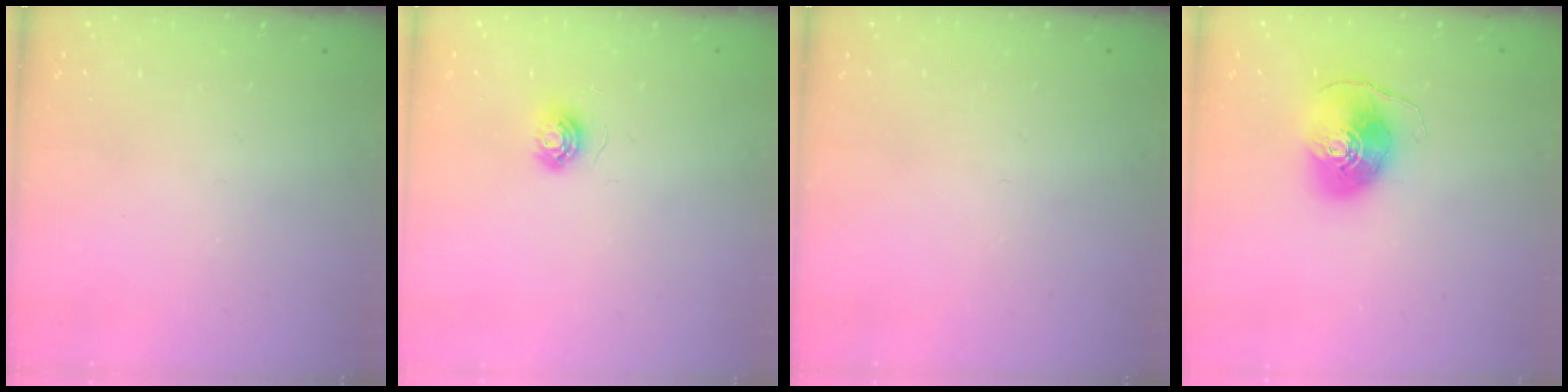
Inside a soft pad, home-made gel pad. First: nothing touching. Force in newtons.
{"total": 5.6, "press": 5.6, "slide": 0.3}
{"total": 0.0}
{"total": 9.9, "press": 9.8, "slide": 1.1}